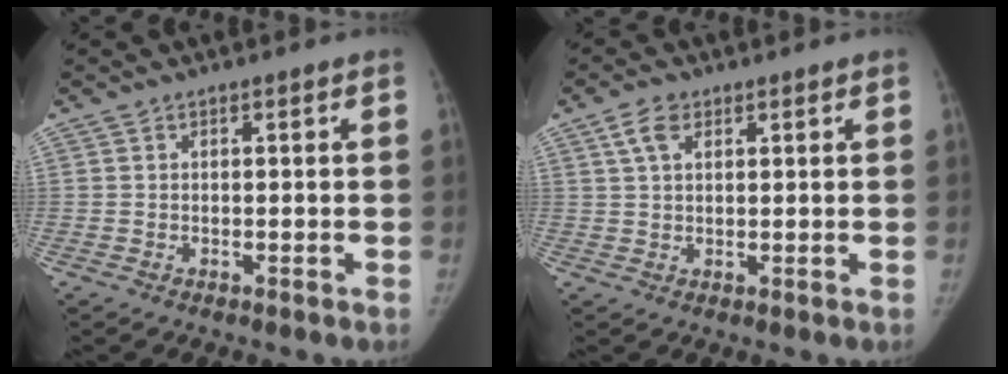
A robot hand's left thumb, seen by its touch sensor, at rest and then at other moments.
{"total": 4.0, "force": [2.0, 2.5, 2.4], "torque": [-0.036, 0.002, 0.039]}